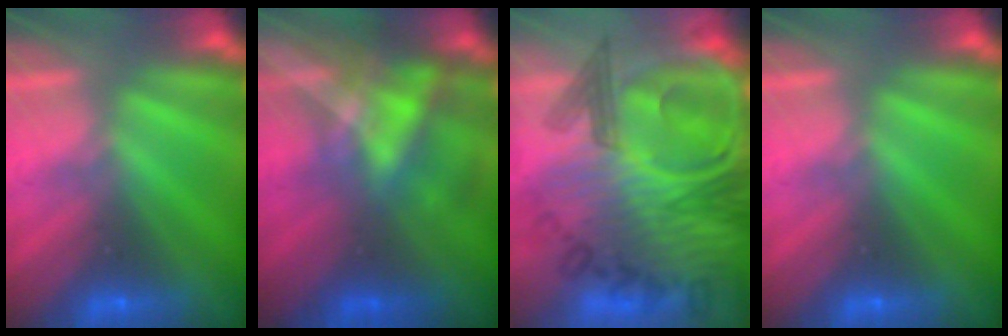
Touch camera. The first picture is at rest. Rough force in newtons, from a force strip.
{"total": 4.6}
{"total": 12.7}
{"total": 0.0}